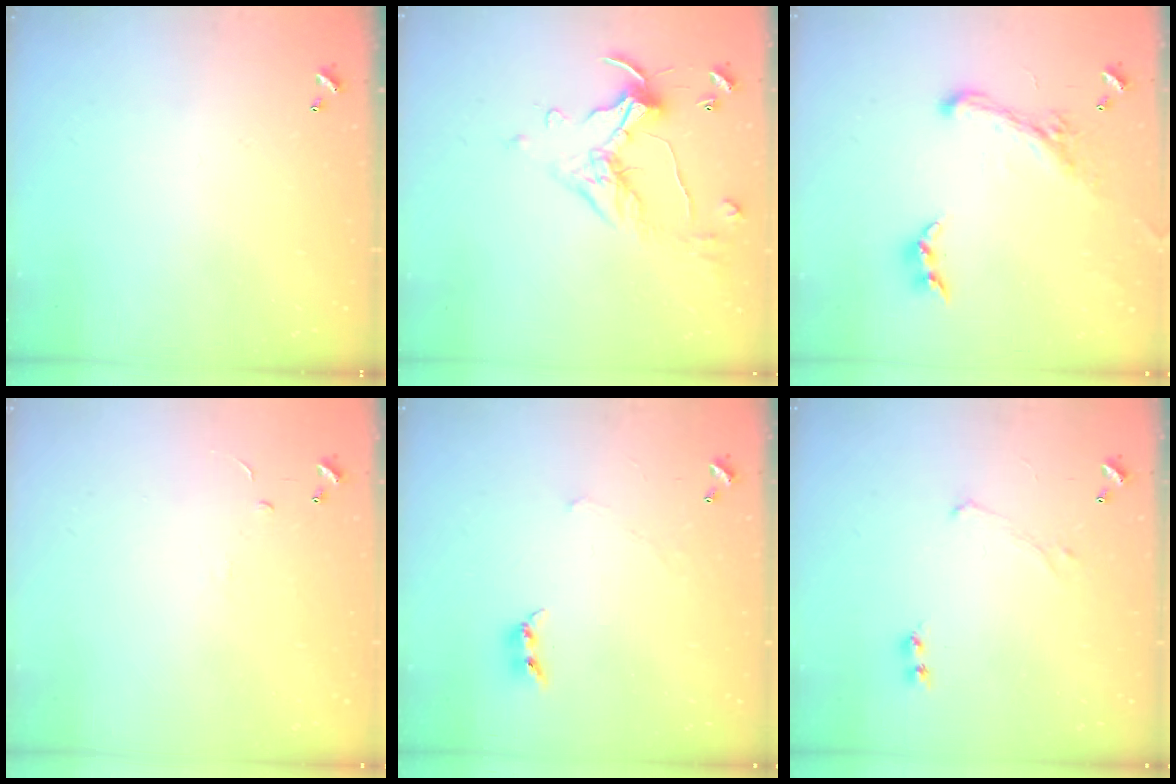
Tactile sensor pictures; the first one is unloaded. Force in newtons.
{"total": 1.5, "press": 1.5, "slide": 0.2}
{"total": 2.5, "press": 2.0, "slide": 1.4}
{"total": 6.5, "press": 6.5, "slide": 0.6}
{"total": 2.4, "press": 2.3, "slide": 0.4}
{"total": 0.0}